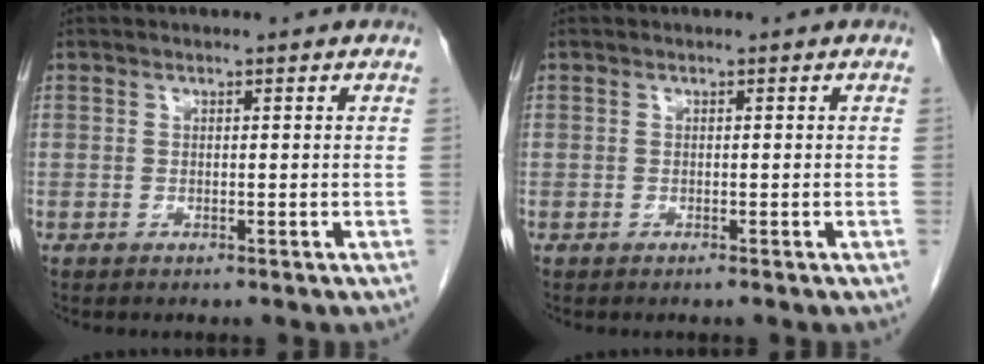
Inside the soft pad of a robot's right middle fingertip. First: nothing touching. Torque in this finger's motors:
{"motor_torque": [0.14, 0.00, 0.00, 0.00]}